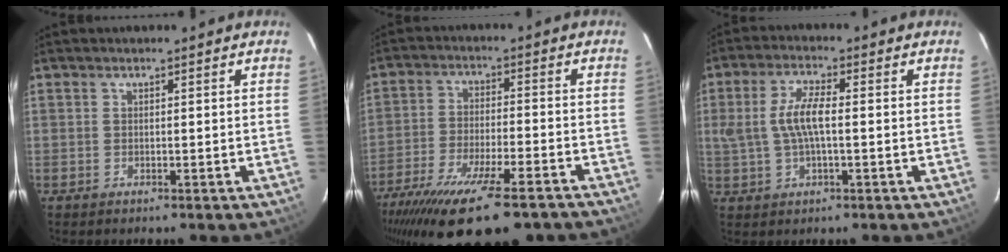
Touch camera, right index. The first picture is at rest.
{"total": 22.4, "force": [-16.8, 5.5, 13.7], "torque": [-0.261, -0.064, -0.260]}
{"total": 7.1, "force": [0.1, 2.4, 6.7], "torque": [-0.135, 0.006, 0.006]}